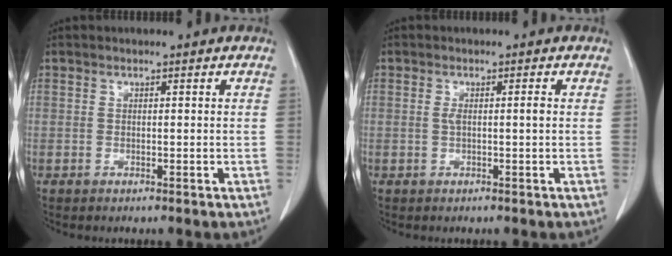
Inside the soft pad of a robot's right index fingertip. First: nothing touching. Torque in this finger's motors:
{"motor_torque": [0.11, -0.05, 0.04, 0.02]}